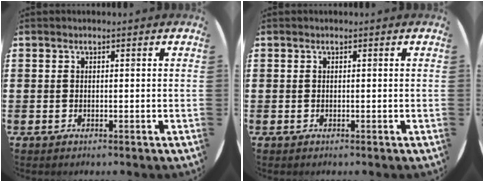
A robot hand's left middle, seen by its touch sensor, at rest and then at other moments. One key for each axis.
{"total": 0.0}